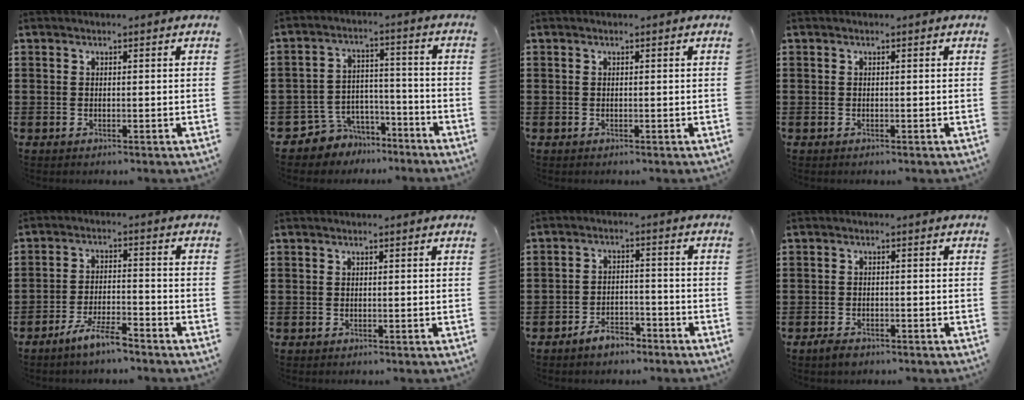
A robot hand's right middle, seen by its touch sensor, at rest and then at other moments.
{"total": 5.6, "force": [-5.0, 2.6, -0.1], "torque": [-0.015, 0.013, -0.103]}
{"total": 0.0}
{"total": 0.0}
{"total": 5.6, "force": [-4.6, 0.8, 3.0], "torque": [-0.061, 0.001, -0.088]}
{"total": 0.0}
{"total": 4.1, "force": [-3.7, 1.4, 0.9], "torque": [-0.016, 0.011, -0.074]}
{"total": 1.3, "force": [-1.1, 0.5, 0.6], "torque": [-0.022, -0.006, -0.023]}